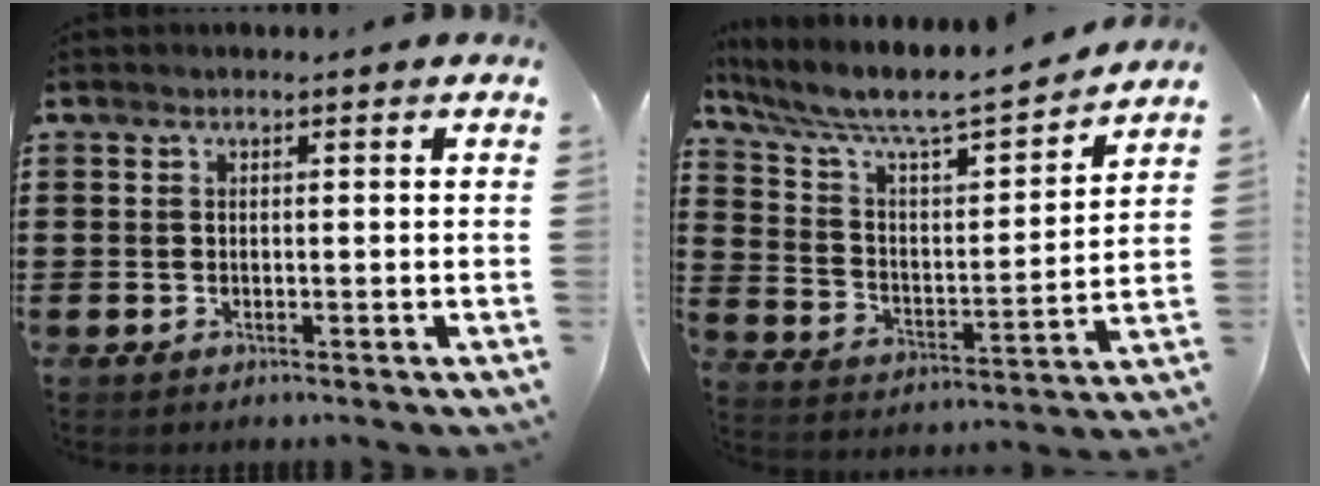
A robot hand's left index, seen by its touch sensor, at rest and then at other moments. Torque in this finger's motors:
{"motor_torque": [2.14, 0.00, 0.09, -0.03]}